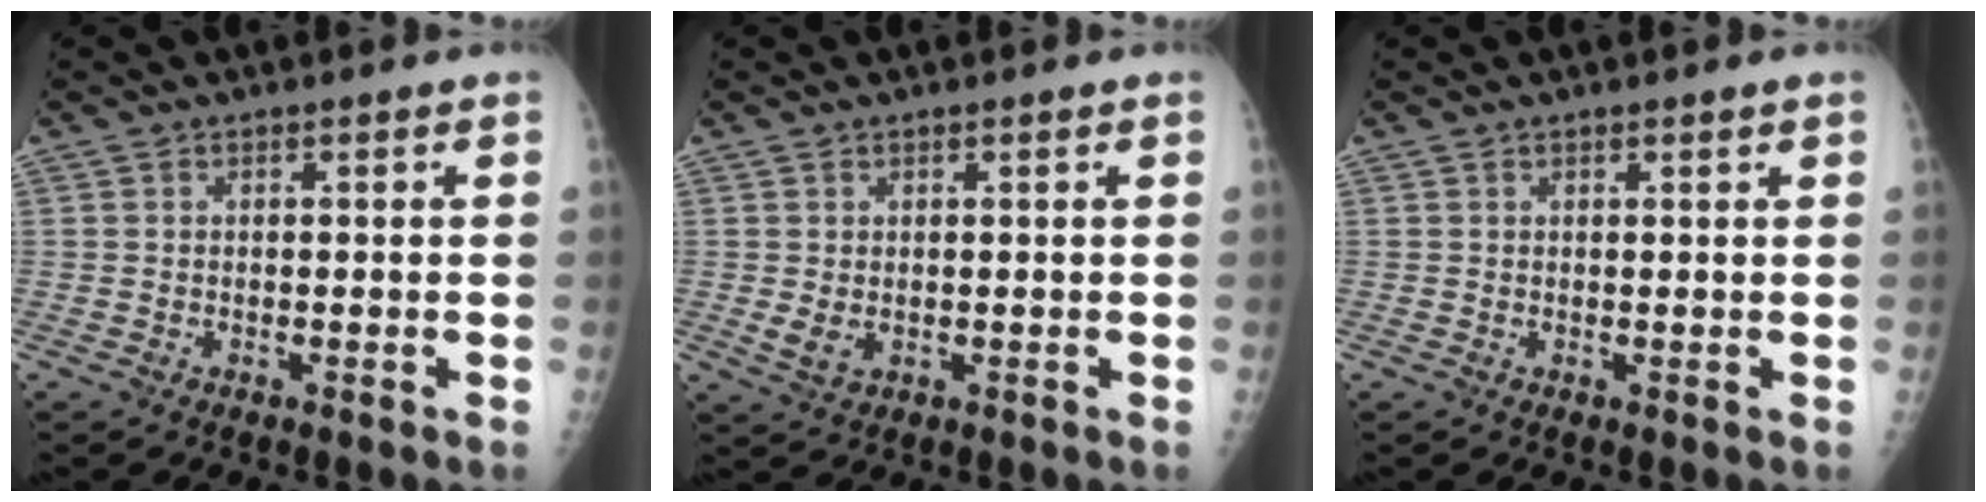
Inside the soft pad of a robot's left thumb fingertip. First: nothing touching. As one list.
[{"total": 2.7, "force": [0.3, 1.7, 2.1], "torque": [-0.034, -0.008, 0.013]}, {"total": 0.8, "force": [0.6, 0.1, 0.5], "torque": [-0.005, -0.002, 0.010]}]